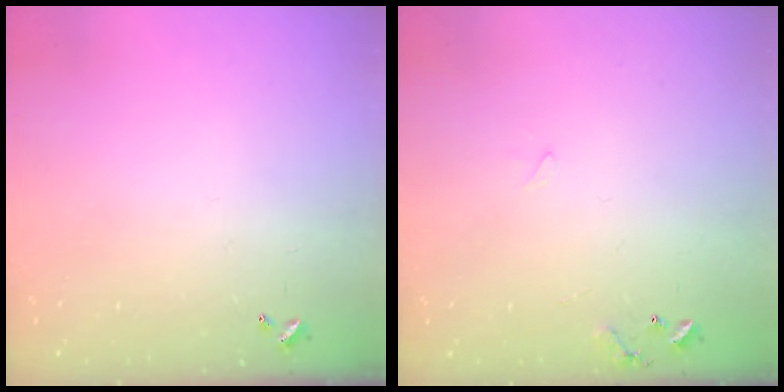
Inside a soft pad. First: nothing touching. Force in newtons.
{"total": 6.1, "press": 6.1, "slide": 0.5}